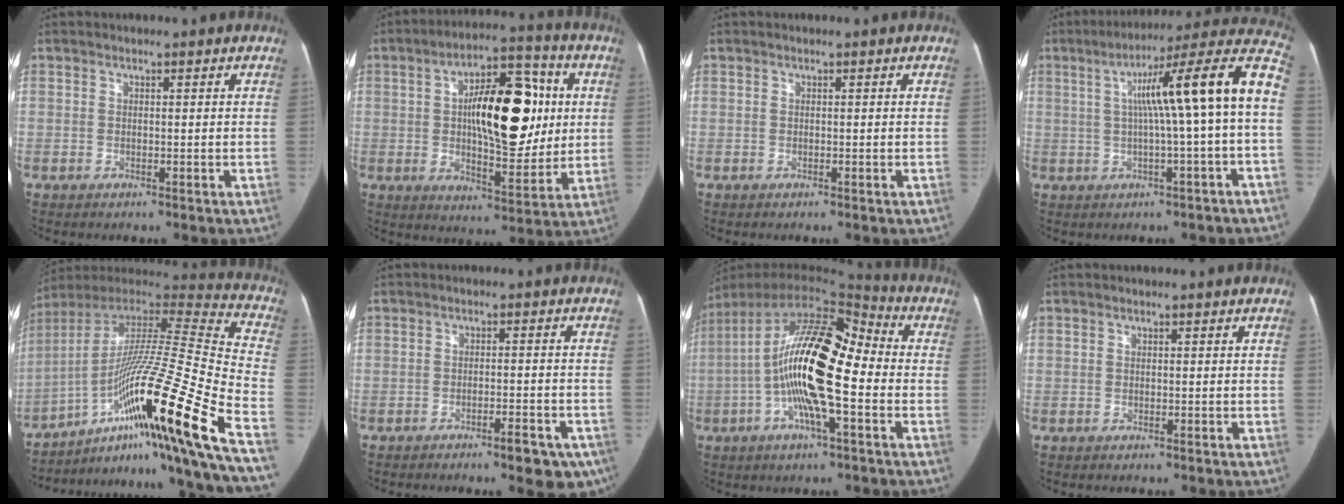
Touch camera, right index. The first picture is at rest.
{"total": 17.4, "force": [2.7, 6.7, 15.9], "torque": [-0.238, 0.032, 0.046]}
{"total": 0.0}
{"total": 15.9, "force": [1.0, -0.7, 15.8], "torque": [-0.223, 0.039, 0.010]}
{"total": 31.7, "force": [-13.0, 0.3, 28.9], "torque": [-0.419, -0.010, -0.215]}
{"total": 6.4, "force": [-4.3, 1.5, 4.5], "torque": [-0.043, 0.002, -0.054]}
{"total": 18.5, "force": [-2.4, 4.6, 17.8], "torque": [-0.321, 0.026, -0.050]}
{"total": 0.0}